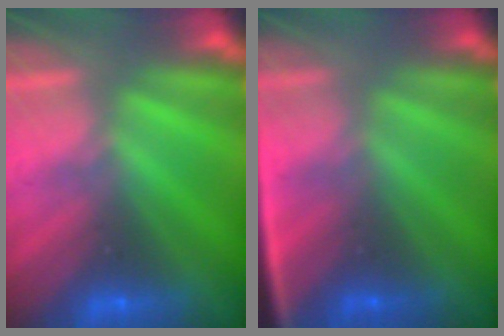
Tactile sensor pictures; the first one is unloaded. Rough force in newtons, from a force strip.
{"total": 2.5}